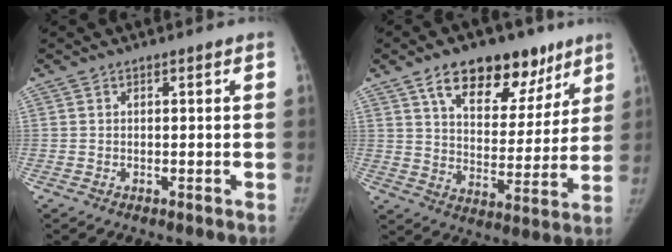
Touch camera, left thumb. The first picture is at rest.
{"total": 18.5, "force": [11.3, 10.2, 10.6], "torque": [-0.103, -0.038, 0.176]}